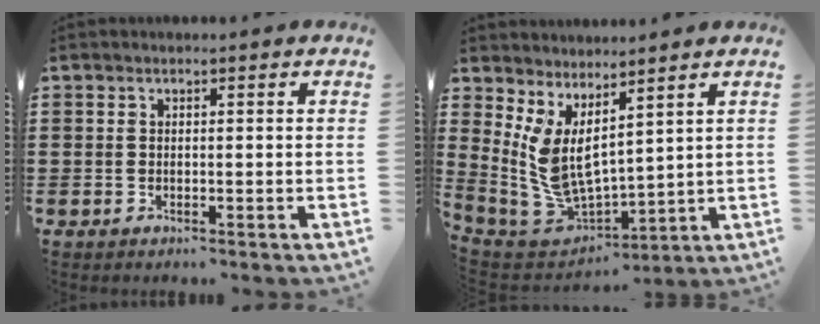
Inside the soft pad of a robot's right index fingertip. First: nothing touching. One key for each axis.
{"total": 6.2, "fx": 2.2, "fy": 3.0, "fz": 5.0, "tx": -0.134, "ty": -0.038, "tz": 0.040}